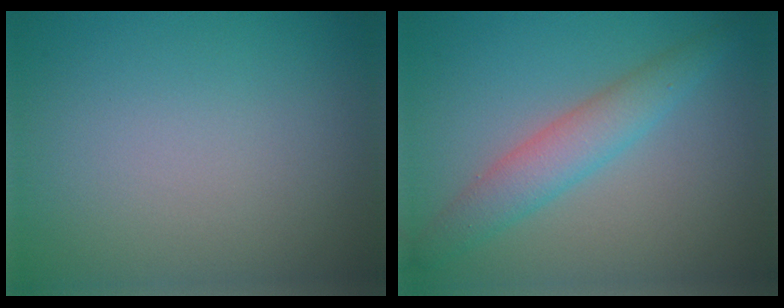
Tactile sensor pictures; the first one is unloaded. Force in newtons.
{"total": 3.6, "press": 3.6, "slide": 0.1}